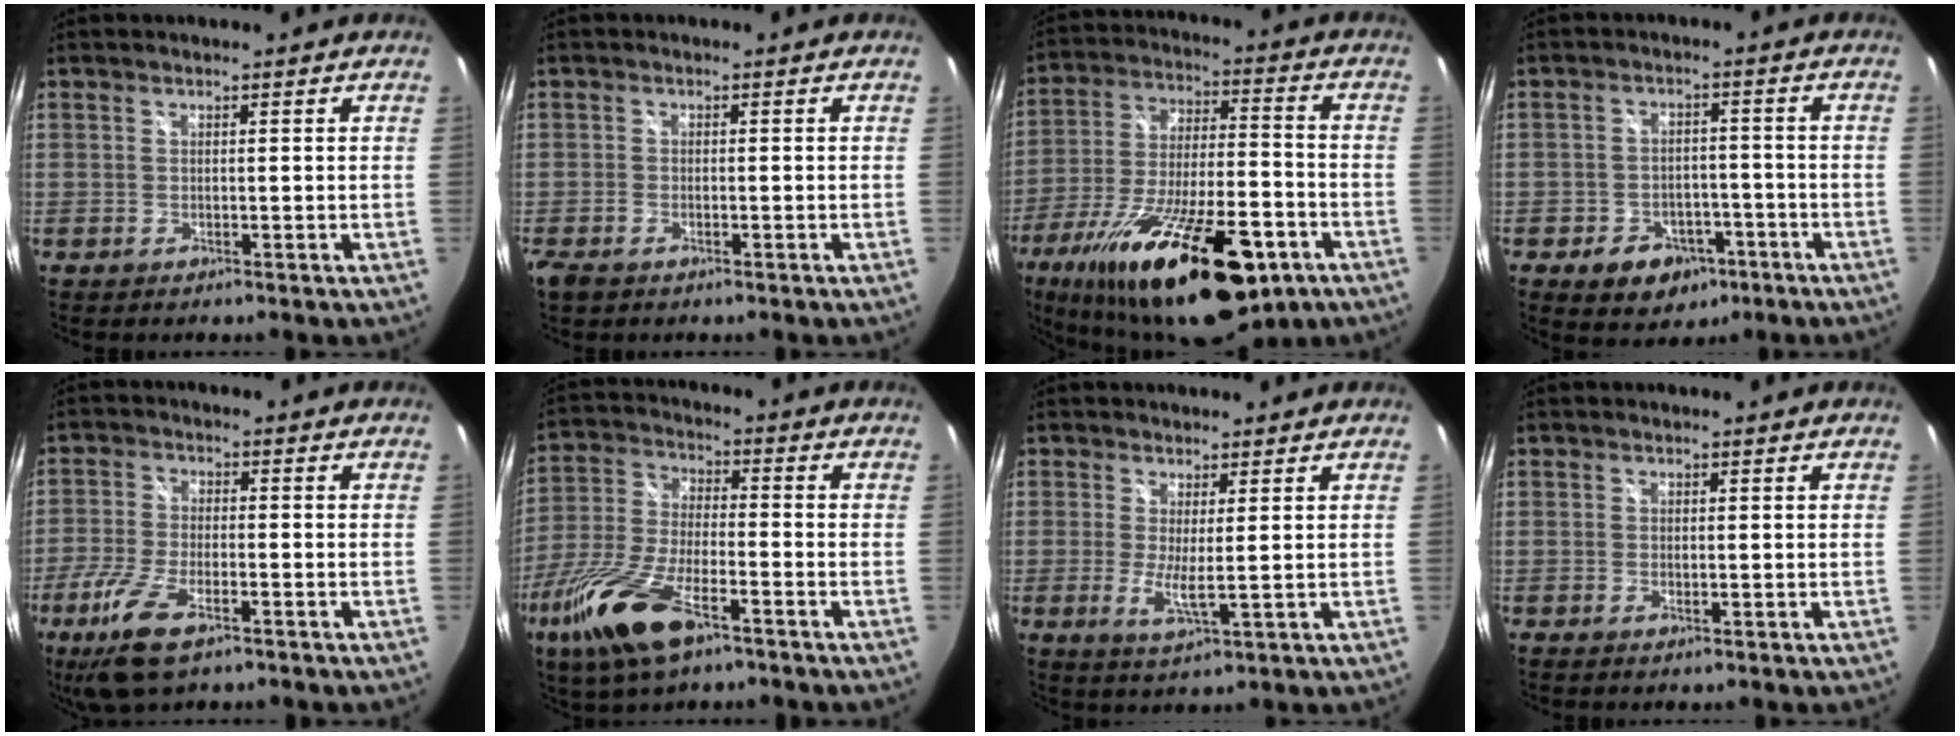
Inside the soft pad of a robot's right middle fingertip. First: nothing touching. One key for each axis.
{"total": 2.7, "fx": -1.8, "fy": 1.5, "fz": 1.4, "tx": -0.033, "ty": -0.007, "tz": -0.036}
{"total": 28.7, "fx": -17.1, "fy": 10.1, "fz": 20.7, "tx": -0.380, "ty": -0.046, "tz": -0.266}
{"total": 9.0, "fx": -5.0, "fy": 6.3, "fz": 3.8, "tx": -0.085, "ty": 0.012, "tz": -0.055}
{"total": 10.0, "fx": -5.8, "fy": 3.6, "fz": 7.4, "tx": -0.175, "ty": -0.023, "tz": -0.114}
{"total": 16.5, "fx": -9.5, "fy": 5.9, "fz": 12.1, "tx": -0.271, "ty": -0.034, "tz": -0.186}
{"total": 4.3, "fx": 0.0, "fy": 0.3, "fz": 4.3, "tx": -0.083, "ty": -0.015, "tz": -0.002}
{"total": 0.6, "fx": -0.1, "fy": 0.2, "fz": 0.5, "tx": -0.012, "ty": -0.001, "tz": -0.004}